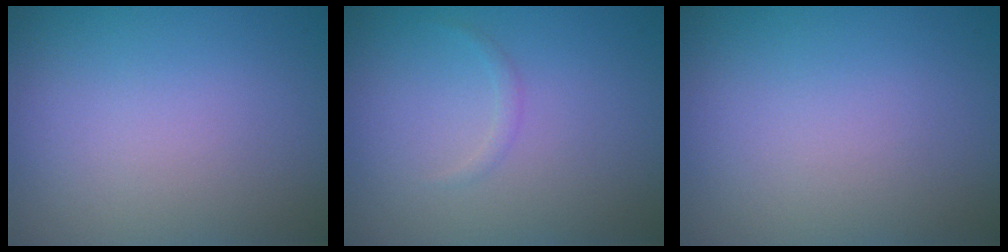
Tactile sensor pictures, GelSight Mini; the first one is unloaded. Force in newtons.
{"total": 0.6, "press": 0.6, "slide": 0.0}
{"total": 0.0}